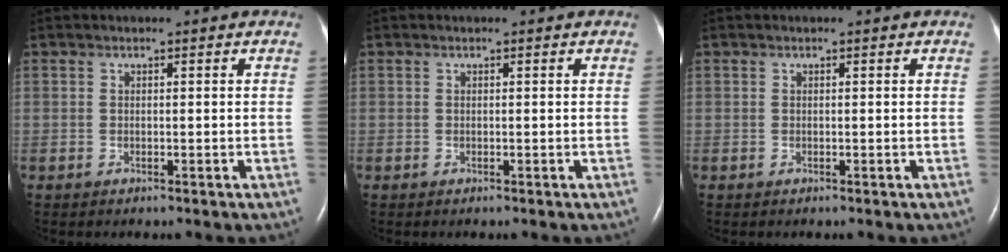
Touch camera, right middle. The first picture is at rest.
{"total": 0.0}
{"total": 0.0}